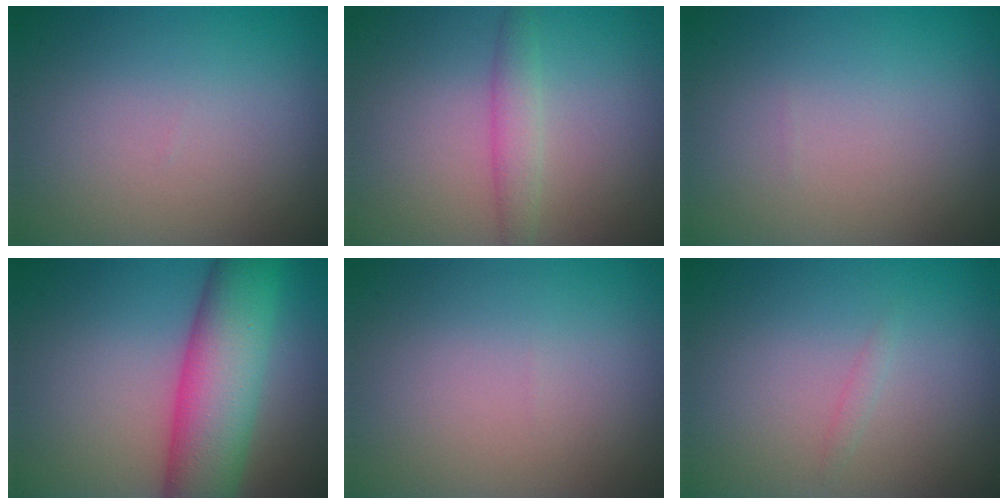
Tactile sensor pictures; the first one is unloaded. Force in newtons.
{"total": 2.2, "press": 2.2, "slide": 0.0}
{"total": 0.0}
{"total": 9.9, "press": 9.8, "slide": 0.4}
{"total": 0.0}
{"total": 0.6, "press": 0.6, "slide": 0.0}